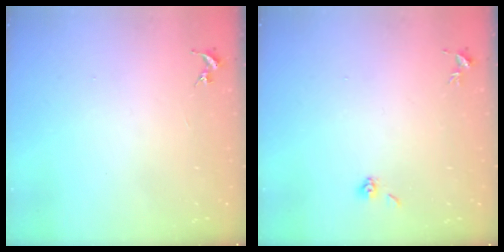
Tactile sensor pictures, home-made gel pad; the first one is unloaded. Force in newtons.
{"total": 3.9, "press": 3.7, "slide": 1.3}